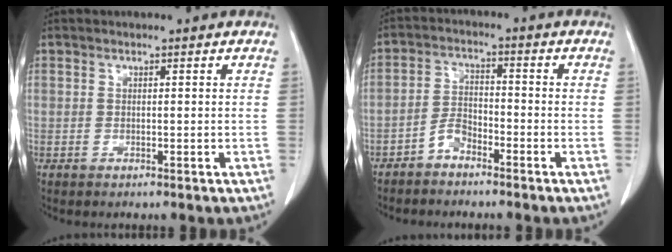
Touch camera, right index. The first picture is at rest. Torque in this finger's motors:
{"motor_torque": [0.37, -0.34, 0.06, 0.05]}